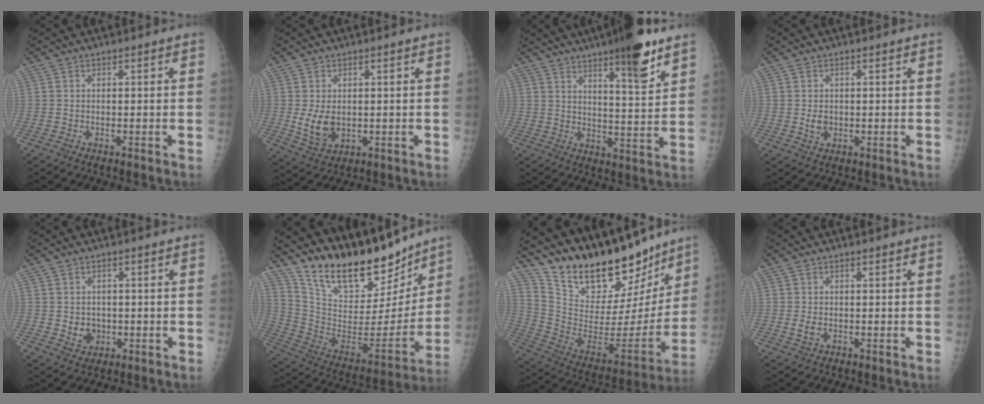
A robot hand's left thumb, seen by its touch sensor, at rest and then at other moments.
{"total": 5.9, "force": [0.1, 4.0, 4.4], "torque": [-0.070, -0.014, 0.018]}
{"total": 13.0, "force": [8.4, 2.2, 9.6], "torque": [-0.128, -0.050, 0.124]}
{"total": 2.2, "force": [0.1, 1.6, 1.4], "torque": [-0.018, -0.002, 0.006]}
{"total": 3.8, "force": [-0.3, 3.3, 1.9], "torque": [-0.013, 0.000, 0.005]}
{"total": 23.9, "force": [19.4, 8.9, 10.8], "torque": [-0.146, -0.101, 0.328]}
{"total": 27.8, "force": [22.5, 10.7, 12.5], "torque": [-0.172, -0.100, 0.358]}
{"total": 1.9, "force": [0.0, 1.3, 1.4], "torque": [-0.024, -0.003, 0.005]}